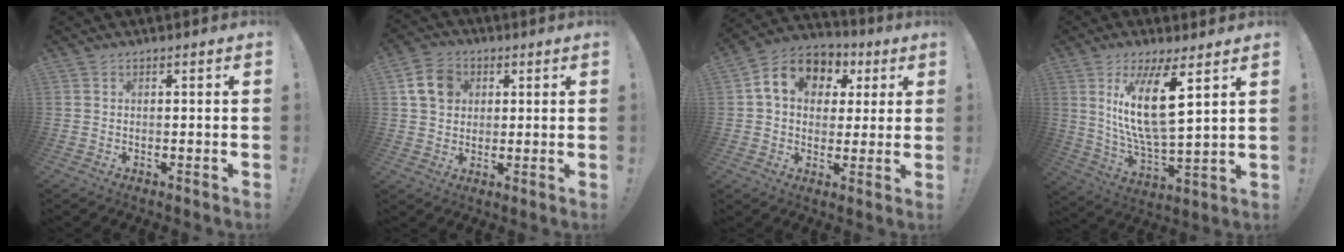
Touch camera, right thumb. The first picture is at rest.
{"total": 9.8, "force": [3.3, 7.9, 4.7], "torque": [-0.083, 0.007, 0.070]}
{"total": 13.3, "force": [4.4, 10.5, 6.9], "torque": [-0.102, -0.006, 0.086]}
{"total": 16.5, "force": [6.8, 4.5, 14.4], "torque": [-0.278, -0.037, 0.103]}